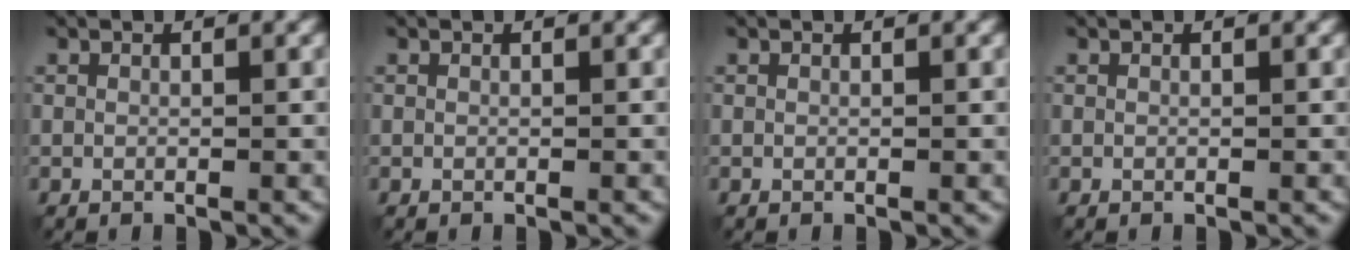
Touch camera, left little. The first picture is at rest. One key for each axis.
{"total": 0.0}
{"total": 0.0}
{"total": 0.0}